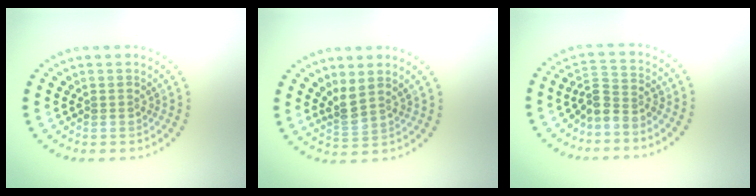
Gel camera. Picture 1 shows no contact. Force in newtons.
{"total": 2.1, "press": 1.5, "slide": 1.4}
{"total": 2.8, "press": 2.1, "slide": 1.9}